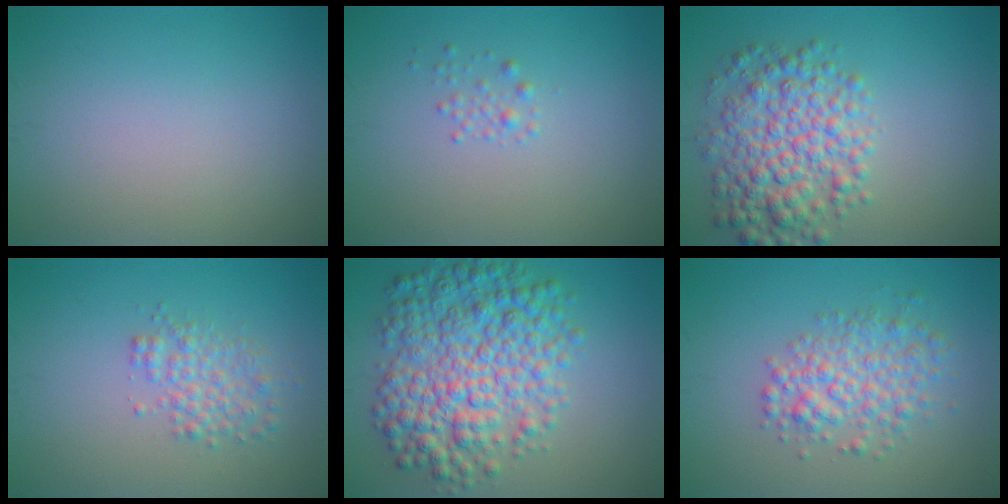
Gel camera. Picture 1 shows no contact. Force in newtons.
{"total": 0.9, "press": 0.9, "slide": 0.0}
{"total": 6.3, "press": 6.3, "slide": 0.1}
{"total": 2.6, "press": 2.6, "slide": 0.1}
{"total": 8.9, "press": 8.9, "slide": 0.1}
{"total": 4.0, "press": 4.0, "slide": 0.1}